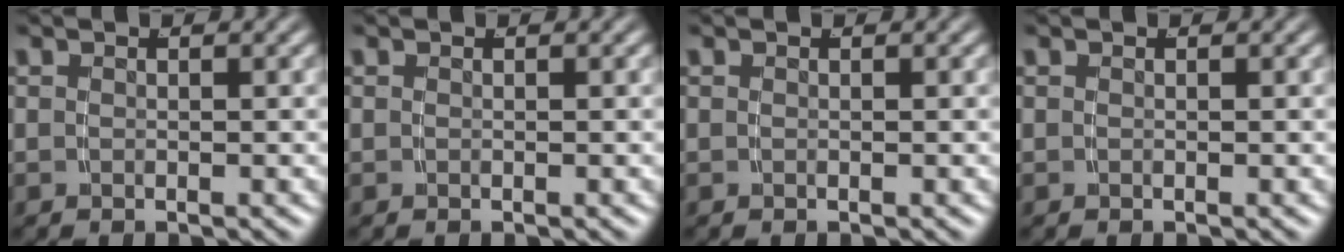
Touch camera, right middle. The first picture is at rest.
{"total": 0.0}
{"total": 0.0}
{"total": 0.0}